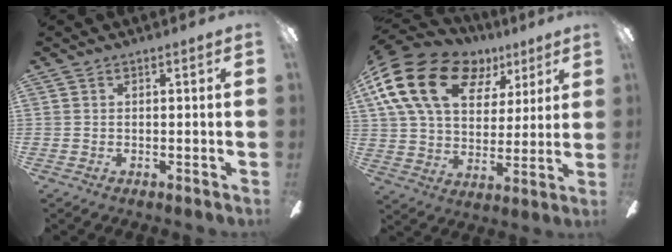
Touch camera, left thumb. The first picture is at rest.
{"total": 22.4, "force": [10.4, 14.4, 13.6], "torque": [-0.267, -0.031, 0.184]}